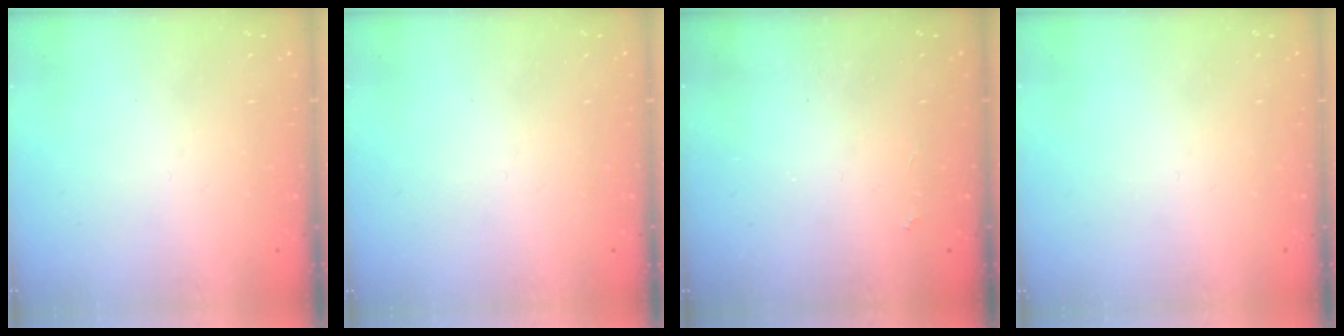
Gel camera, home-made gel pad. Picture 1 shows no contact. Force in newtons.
{"total": 0.0}
{"total": 2.5, "press": 2.5, "slide": 0.5}
{"total": 0.0}